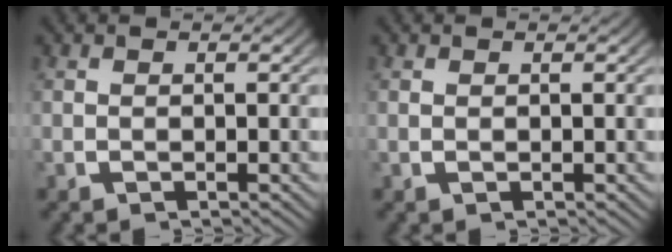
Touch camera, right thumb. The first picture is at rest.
{"total": 0.0}